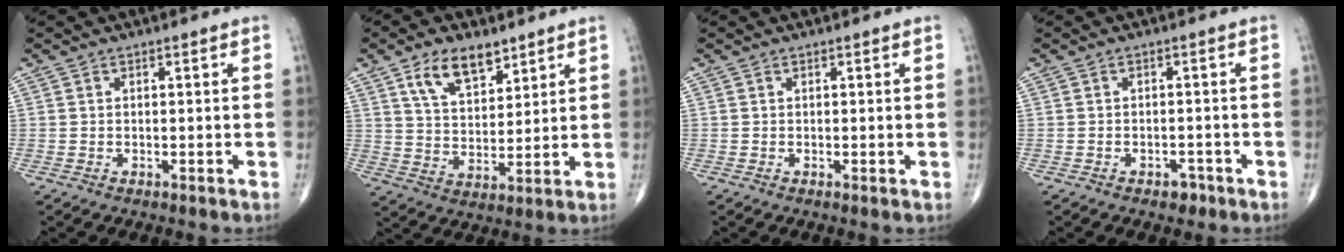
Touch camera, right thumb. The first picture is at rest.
{"total": 10.0, "force": [6.1, 5.2, 5.9], "torque": [-0.078, -0.034, 0.116]}
{"total": 0.0}
{"total": 2.0, "force": [-1.4, 1.2, 0.9], "torque": [0.003, 0.007, -0.018]}